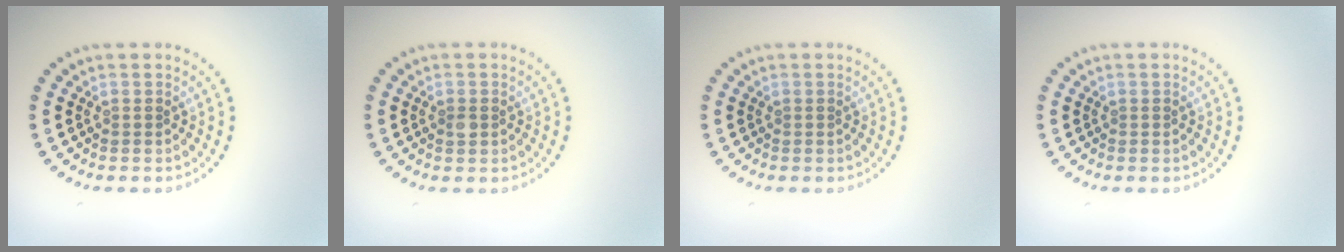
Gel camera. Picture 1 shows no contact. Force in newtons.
{"total": 1.0, "press": 1.0, "slide": 0.1}
{"total": 0.0}
{"total": 0.0}